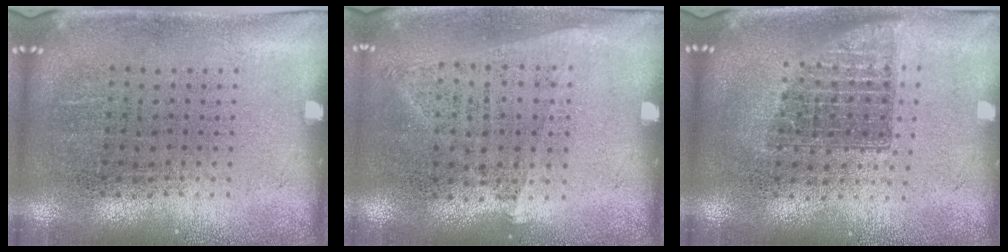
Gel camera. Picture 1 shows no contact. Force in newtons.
{"total": 1.0, "press": 0.9, "slide": 0.4}
{"total": 1.4, "press": 1.1, "slide": 0.8}